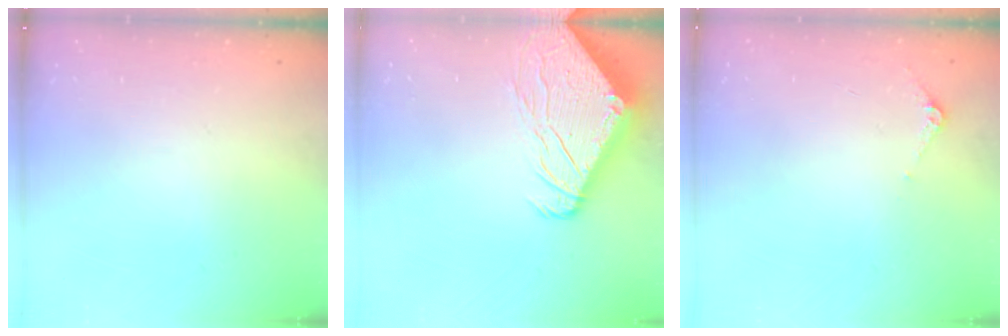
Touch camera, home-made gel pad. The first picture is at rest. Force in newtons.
{"total": 10.1, "press": 10.0, "slide": 1.1}
{"total": 4.2, "press": 4.2, "slide": 0.4}